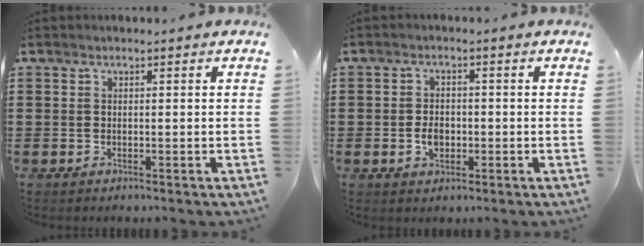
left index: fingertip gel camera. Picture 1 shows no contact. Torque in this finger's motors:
{"motor_torque": [1.07, 1.07, 0.13, 0.05]}